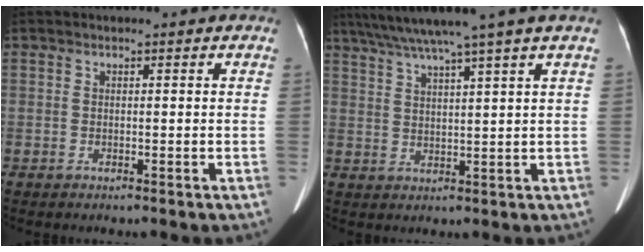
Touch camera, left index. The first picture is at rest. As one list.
[{"total": 10.7, "force": [8.6, -2.2, 5.9], "torque": [-0.099, 0.016, 0.131]}]